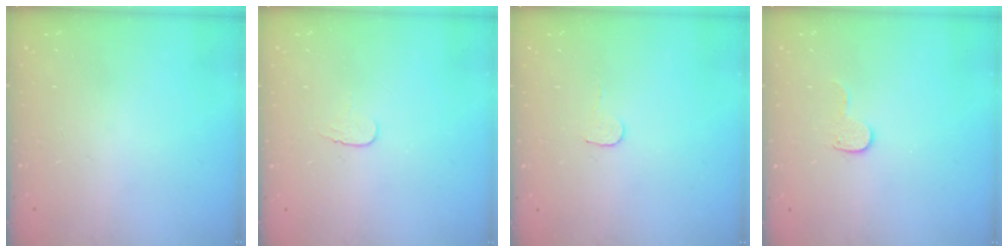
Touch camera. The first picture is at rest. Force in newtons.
{"total": 3.9, "press": 3.8, "slide": 0.4}
{"total": 4.5, "press": 4.5, "slide": 0.4}
{"total": 5.5, "press": 5.5, "slide": 0.5}